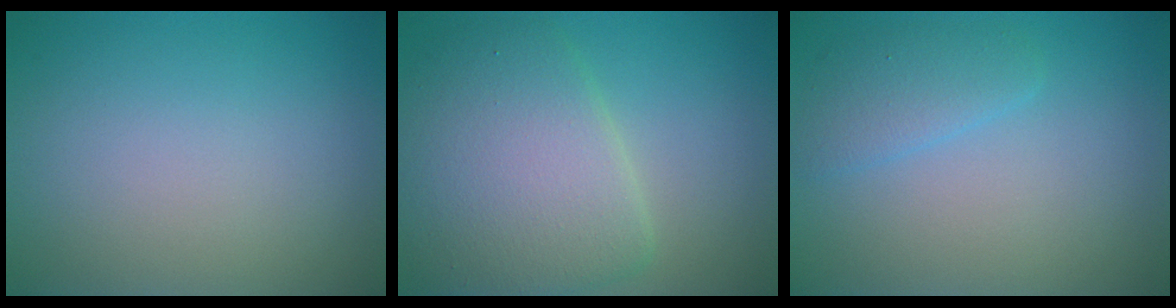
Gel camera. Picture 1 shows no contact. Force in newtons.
{"total": 7.7, "press": 7.7, "slide": 0.2}
{"total": 2.2, "press": 2.2, "slide": 0.2}